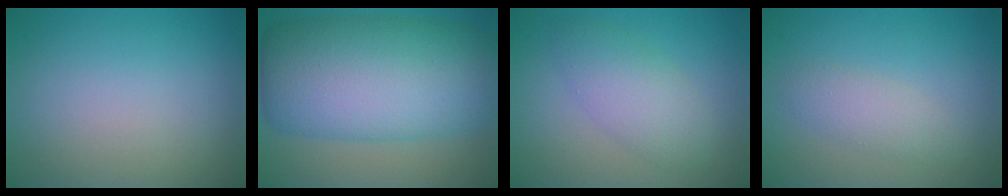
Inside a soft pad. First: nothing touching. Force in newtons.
{"total": 13.6, "press": 13.6, "slide": 0.3}
{"total": 3.7, "press": 3.7, "slide": 0.1}
{"total": 2.1, "press": 2.1, "slide": 0.1}